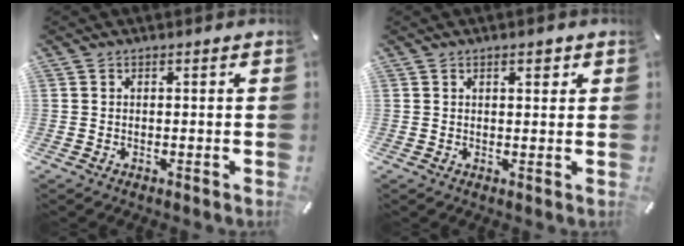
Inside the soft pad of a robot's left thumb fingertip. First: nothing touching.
{"total": 2.4, "force": [1.1, 1.1, 1.9], "torque": [-0.032, 0.002, 0.015]}